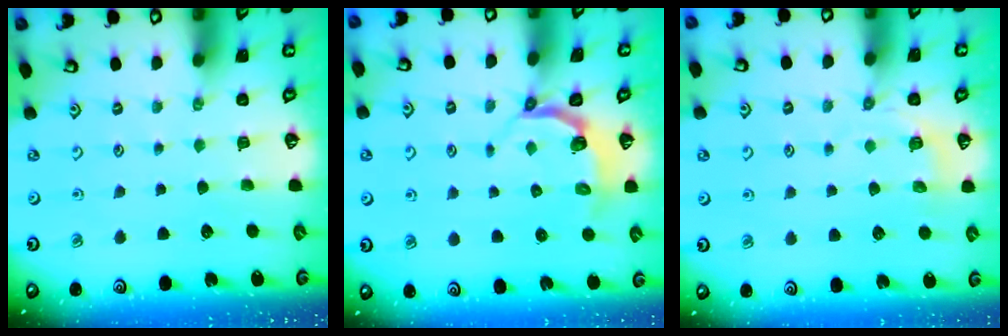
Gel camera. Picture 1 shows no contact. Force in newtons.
{"total": 3.9, "press": 3.0, "slide": 2.6}
{"total": 5.7, "press": 5.3, "slide": 1.9}